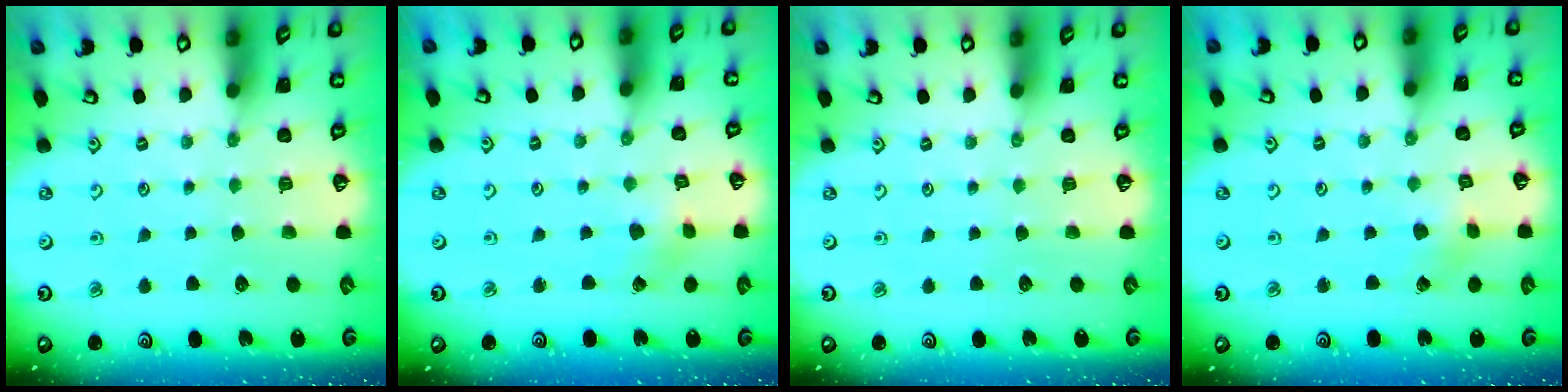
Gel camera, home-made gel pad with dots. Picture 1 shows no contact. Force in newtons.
{"total": 2.5, "press": 2.4, "slide": 0.3}
{"total": 0.0}
{"total": 2.5, "press": 2.4, "slide": 0.3}